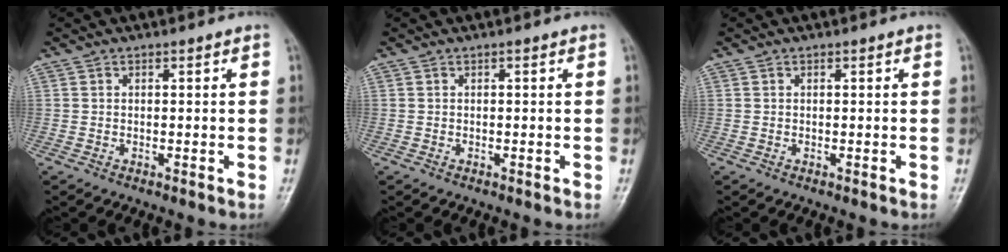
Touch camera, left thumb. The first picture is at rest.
{"total": 0.0}
{"total": 0.0}